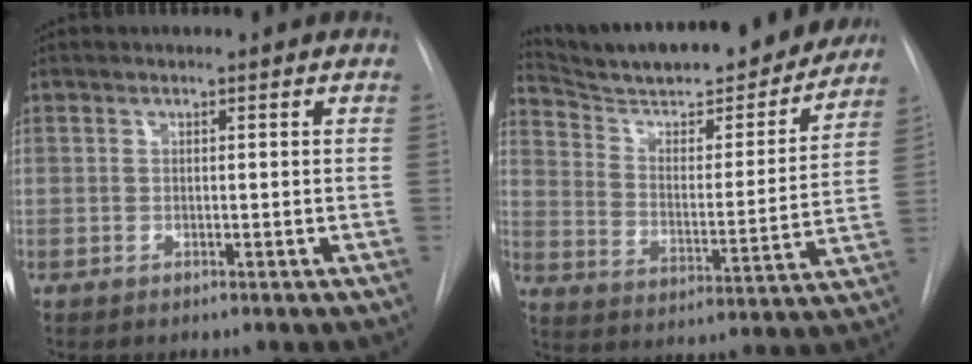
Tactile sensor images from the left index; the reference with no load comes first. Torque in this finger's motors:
{"motor_torque": [-0.30, -1.19, 0.24, 0.06]}